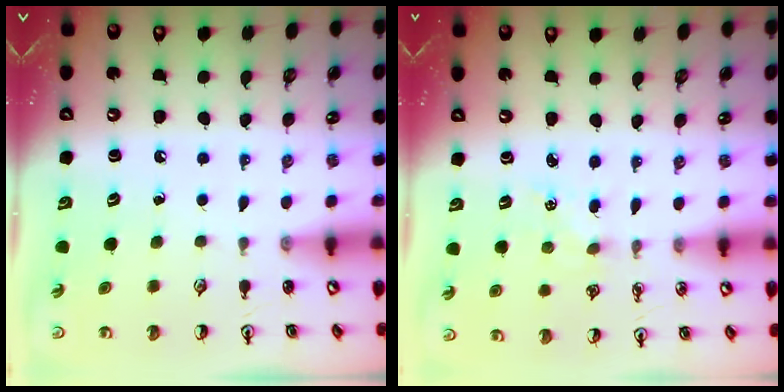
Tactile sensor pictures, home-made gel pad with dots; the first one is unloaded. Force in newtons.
{"total": 3.3, "press": 3.3, "slide": 0.4}